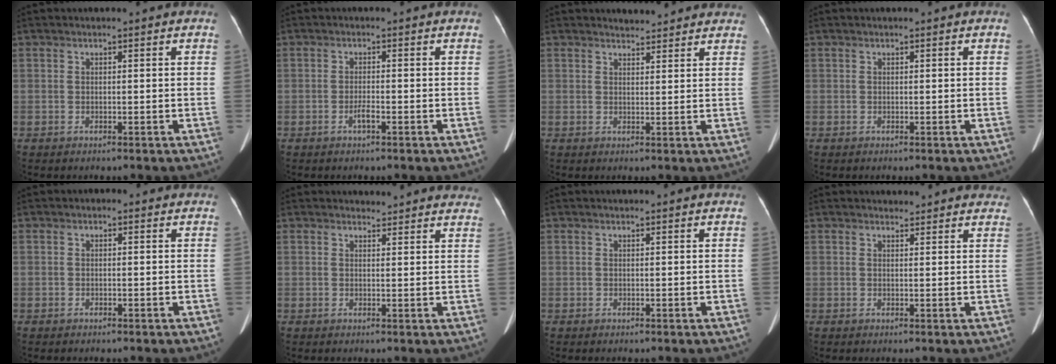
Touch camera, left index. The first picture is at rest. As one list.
[{"total": 1.5, "force": [-0.9, 0.1, 1.2], "torque": [-0.024, 0.001, -0.016]}, {"total": 4.6, "force": [4.4, 1.2, 0.8], "torque": [-0.009, 0.013, 0.049]}, {"total": 0.0}, {"total": 0.8, "force": [-0.1, 0.8, 0.2], "torque": [-0.001, 0.006, -0.007]}, {"total": 8.1, "force": [7.8, 1.9, 0.7], "torque": [0.022, 0.000, 0.062]}, {"total": 0.6, "force": [0.5, 0.0, 0.2], "torque": [-0.005, 0.003, 0.007]}, {"total": 5.9, "force": [5.6, 1.7, 0.7], "torque": [0.010, 0.005, 0.045]}]